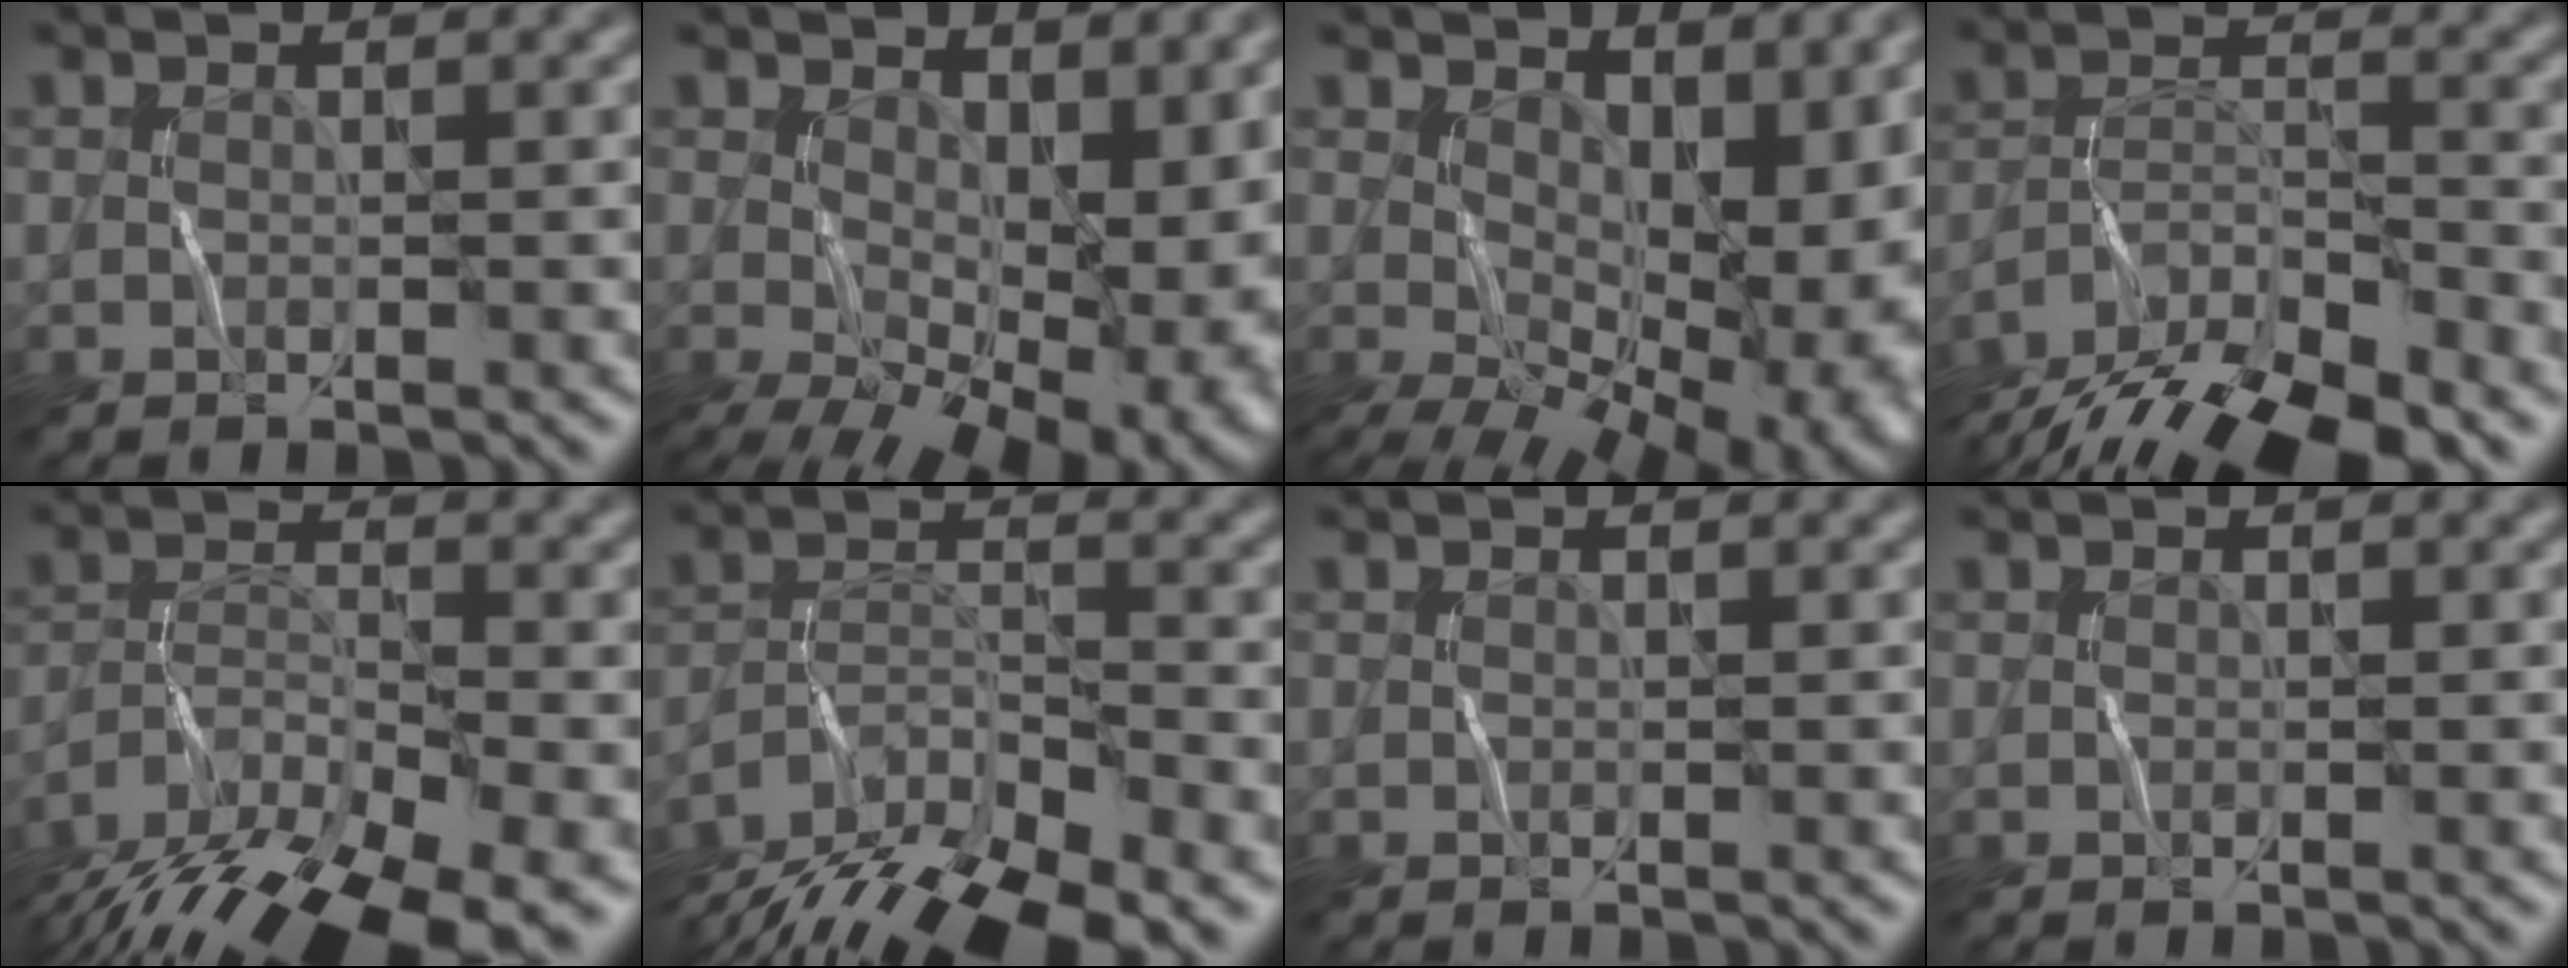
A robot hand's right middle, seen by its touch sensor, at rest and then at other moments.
{"total": 14.5, "force": [-0.5, 7.6, 12.4], "torque": [-0.181, -0.021, 0.021]}
{"total": 16.1, "force": [0.0, 8.5, 13.6], "torque": [-0.175, -0.023, 0.031]}
{"total": 12.5, "force": [-10.5, 3.3, 5.8], "torque": [-0.099, -0.020, -0.168]}
{"total": 13.8, "force": [-11.1, 4.3, 7.0], "torque": [-0.135, -0.032, -0.163]}
{"total": 12.3, "force": [-10.1, 3.5, 6.0], "torque": [-0.105, -0.018, -0.166]}
{"total": 0.0}
{"total": 0.0}